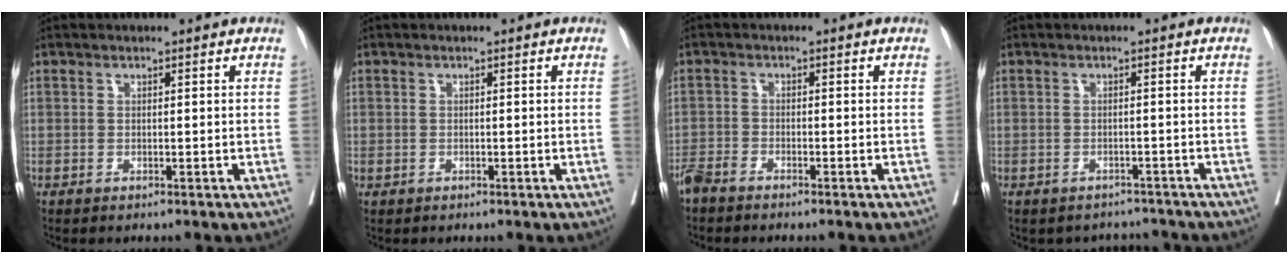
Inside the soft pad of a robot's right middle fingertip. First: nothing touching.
{"total": 0.0}
{"total": 2.7, "force": [-2.5, 0.1, 1.1], "torque": [-0.019, -0.005, -0.052]}
{"total": 4.1, "force": [-3.7, 1.7, -0.5], "torque": [0.012, 0.010, -0.044]}